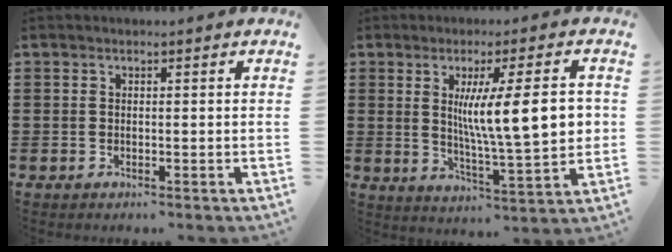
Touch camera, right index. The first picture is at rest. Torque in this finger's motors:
{"motor_torque": [1.35, -0.78, 1.05, 0.21]}